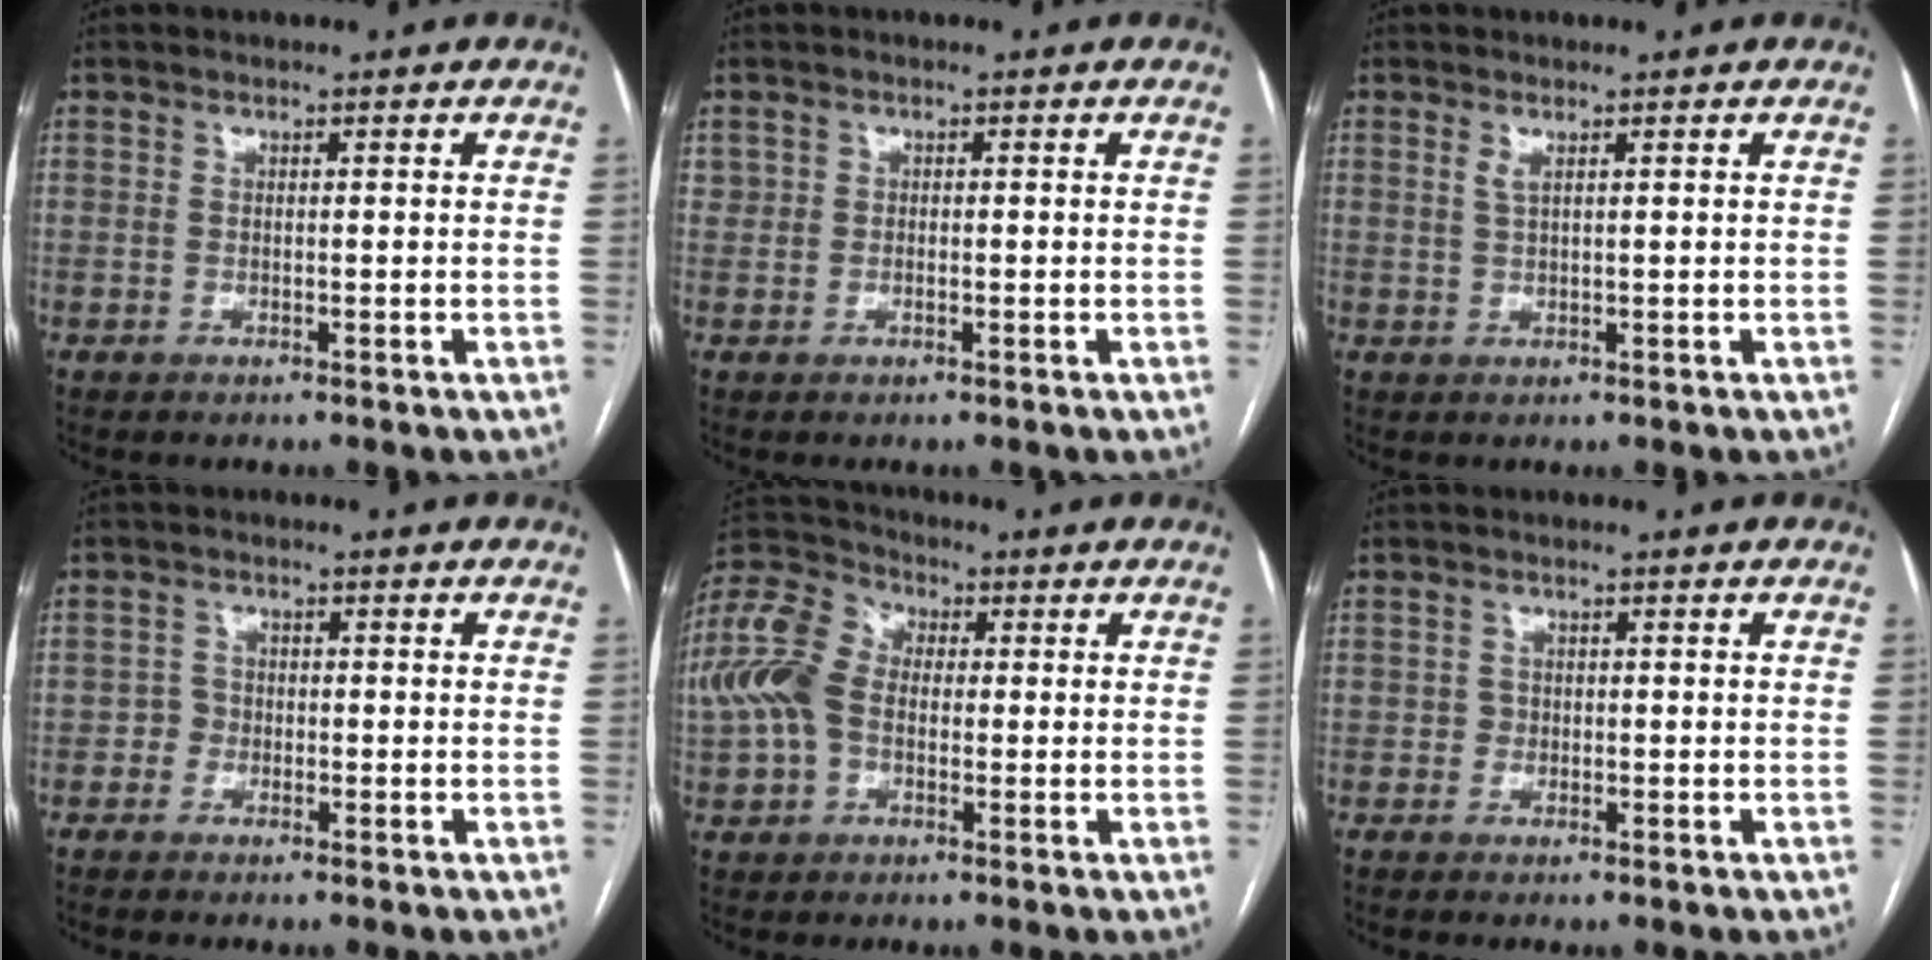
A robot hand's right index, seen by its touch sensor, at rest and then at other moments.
{"total": 1.4, "force": [0.0, 1.2, 0.7], "torque": [-0.022, 0.010, 0.003]}
{"total": 1.2, "force": [0.6, 0.1, 1.0], "torque": [-0.028, -0.001, 0.015]}
{"total": 1.5, "force": [-0.8, 1.2, 0.1], "torque": [0.008, 0.008, -0.020]}
{"total": 10.5, "force": [-0.4, 7.4, 7.3], "torque": [-0.189, 0.040, -0.014]}
{"total": 0.9, "force": [-0.3, 0.9, 0.1], "torque": [0.003, 0.005, -0.007]}